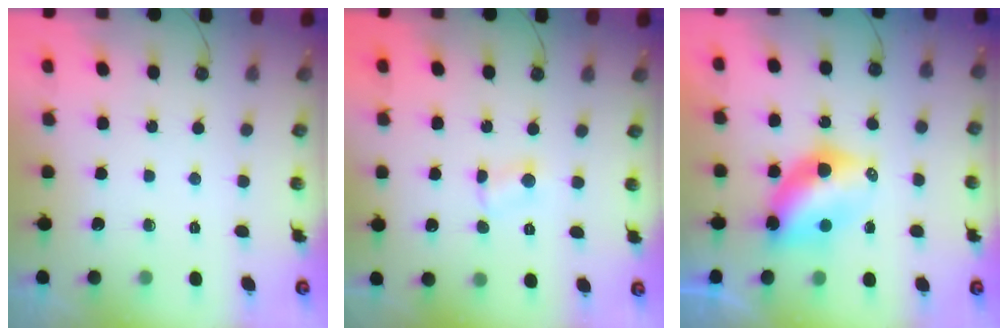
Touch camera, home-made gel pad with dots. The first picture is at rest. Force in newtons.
{"total": 2.5, "press": 2.4, "slide": 0.8}
{"total": 8.2, "press": 8.1, "slide": 0.2}